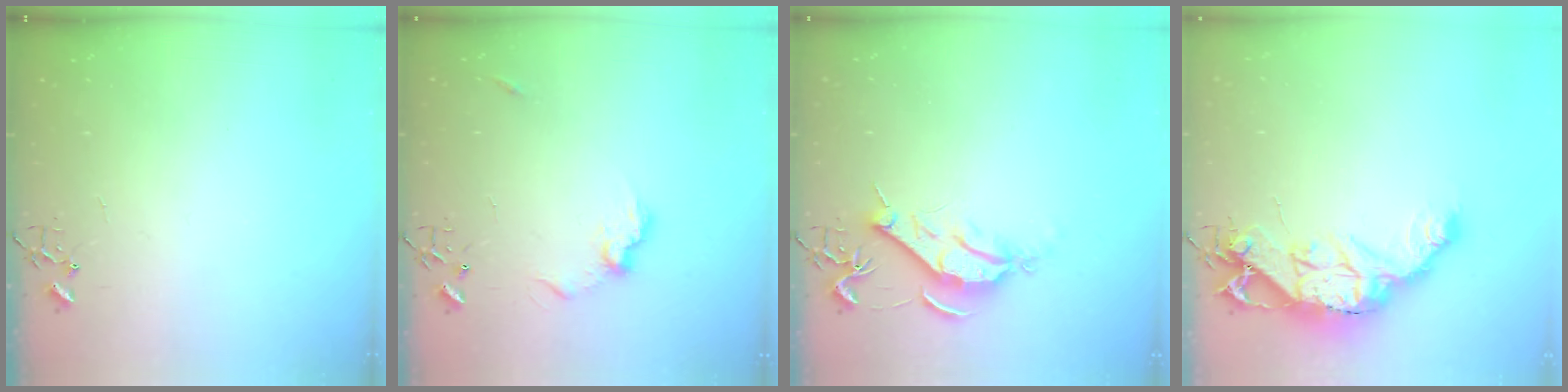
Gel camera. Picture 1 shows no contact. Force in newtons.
{"total": 8.8, "press": 8.8, "slide": 0.4}
{"total": 9.1, "press": 9.0, "slide": 0.8}
{"total": 16.7, "press": 16.6, "slide": 1.4}